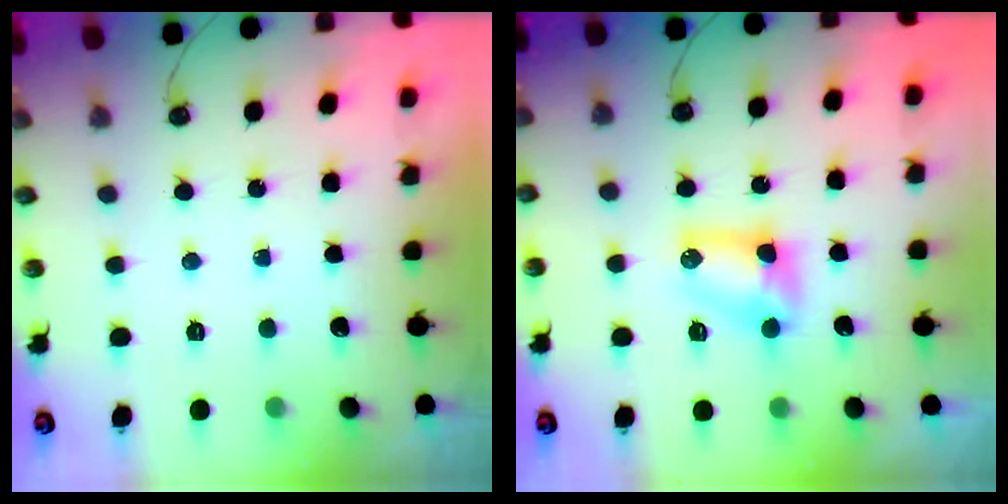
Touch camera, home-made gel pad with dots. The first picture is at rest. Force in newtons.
{"total": 6.2, "press": 6.2, "slide": 0.6}